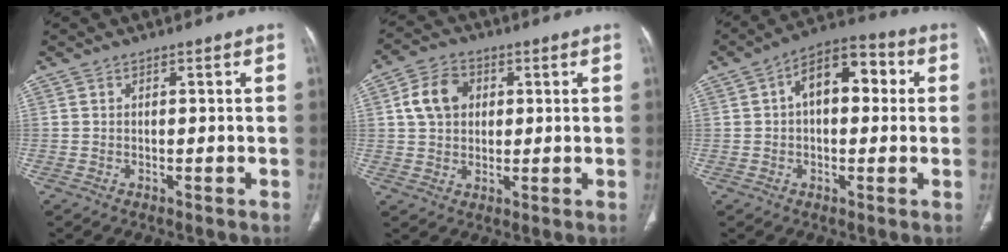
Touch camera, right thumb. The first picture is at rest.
{"total": 8.1, "force": [1.9, 6.2, 4.8], "torque": [-0.073, 0.007, 0.029]}
{"total": 11.3, "force": [2.0, 6.6, 8.9], "torque": [-0.109, 0.033, 0.021]}